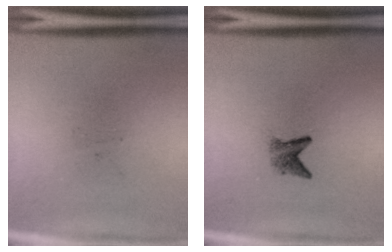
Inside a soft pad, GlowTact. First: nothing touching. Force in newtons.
{"total": 2.0}